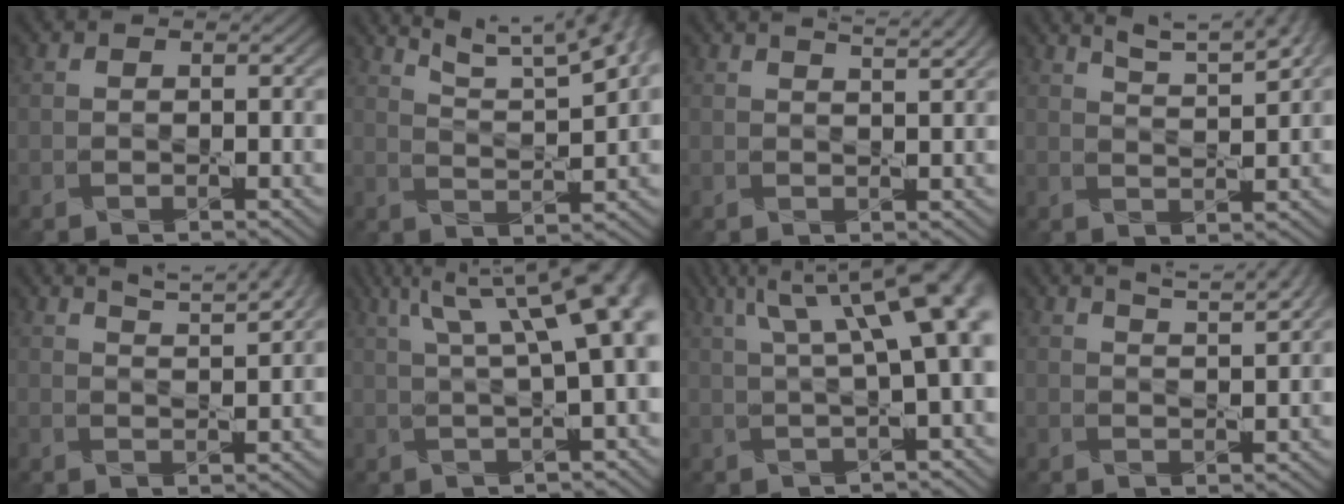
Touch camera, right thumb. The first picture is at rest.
{"total": 10.0, "force": [7.2, 1.9, 6.7], "torque": [-0.104, 0.008, 0.103]}
{"total": 3.4, "force": [2.7, 0.7, 2.0], "torque": [-0.013, 0.007, 0.018]}
{"total": 6.6, "force": [5.0, 1.2, 4.2], "torque": [-0.071, 0.008, 0.072]}
{"total": 5.5, "force": [4.3, 1.0, 3.3], "torque": [-0.052, 0.011, 0.055]}
{"total": 14.3, "force": [5.0, 4.8, 12.5], "torque": [-0.168, 0.055, 0.068]}
{"total": 12.9, "force": [4.3, 4.0, 11.5], "torque": [-0.147, 0.038, 0.064]}
{"total": 5.0, "force": [3.8, 1.0, 3.1], "torque": [-0.045, 0.014, 0.042]}